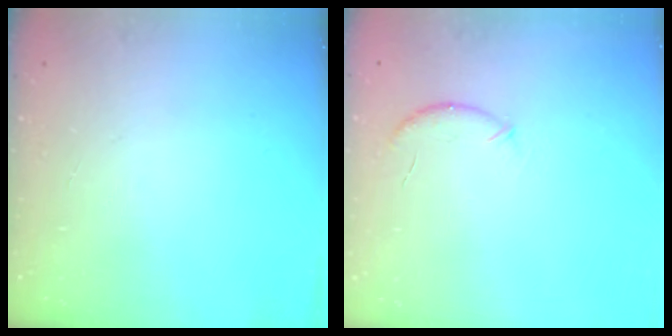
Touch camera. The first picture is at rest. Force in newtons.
{"total": 6.5, "press": 6.5, "slide": 1.0}